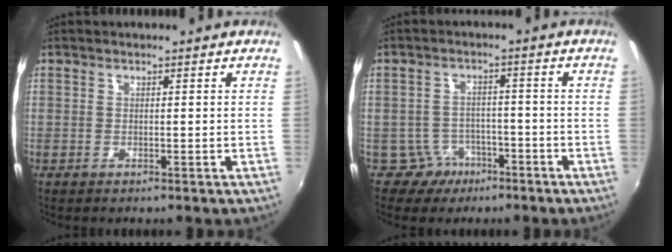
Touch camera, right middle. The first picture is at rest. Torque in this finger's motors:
{"motor_torque": [-0.44, -0.02, -0.15, -0.04]}